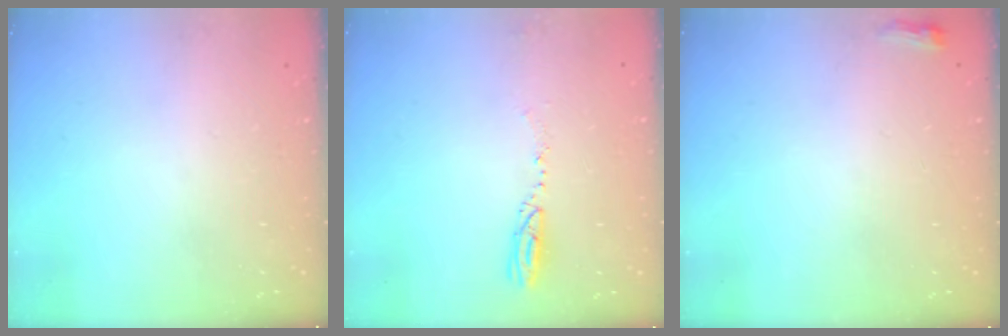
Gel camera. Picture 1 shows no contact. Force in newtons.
{"total": 3.6, "press": 3.5, "slide": 0.7}
{"total": 3.5, "press": 3.4, "slide": 0.8}